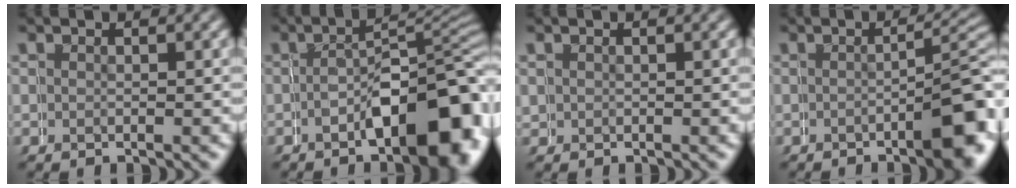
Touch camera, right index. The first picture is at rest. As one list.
[{"total": 8.6, "force": [-3.3, 4.2, 6.7], "torque": [-0.059, 0.012, -0.054]}, {"total": 1.4, "force": [0.5, 1.3, 0.1], "torque": [-0.010, -0.006, 0.011]}, {"total": 5.6, "force": [-2.8, 0.9, 4.7], "torque": [-0.040, 0.007, -0.042]}]